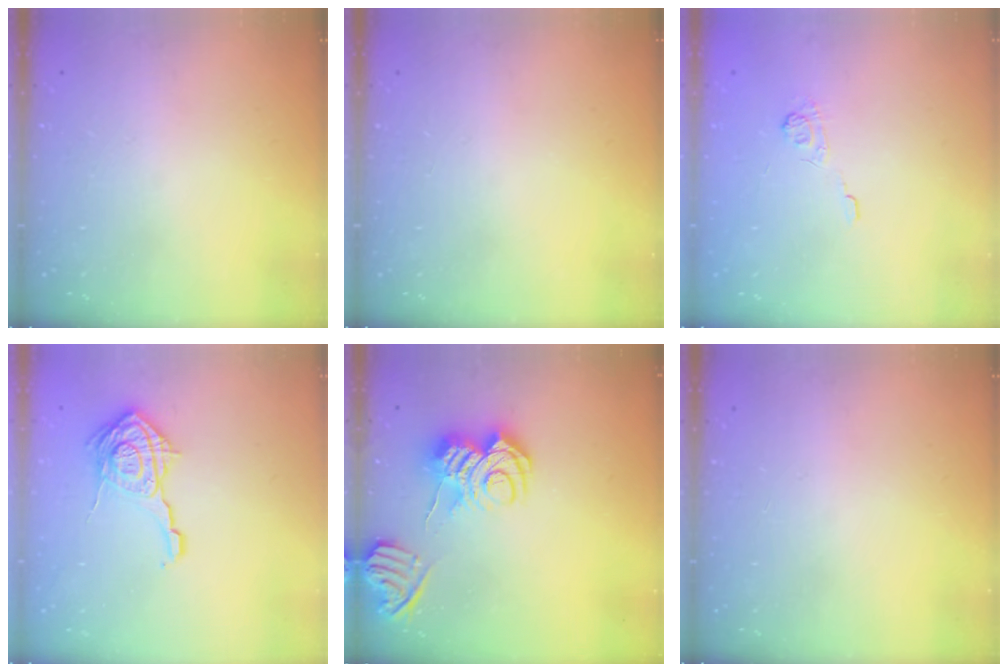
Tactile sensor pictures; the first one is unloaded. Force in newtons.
{"total": 0.0}
{"total": 2.5, "press": 2.1, "slide": 1.4}
{"total": 15.4, "press": 15.4, "slide": 0.7}
{"total": 11.2, "press": 11.2, "slide": 1.3}
{"total": 0.0}